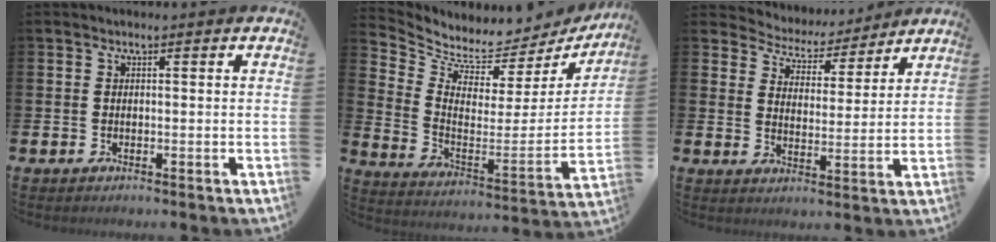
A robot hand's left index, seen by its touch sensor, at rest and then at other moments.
{"total": 5.8, "force": [5.3, 2.2, 0.7], "torque": [-0.051, -0.058, 0.087]}
{"total": 4.9, "force": [4.5, 1.8, -0.3], "torque": [-0.026, -0.043, 0.075]}